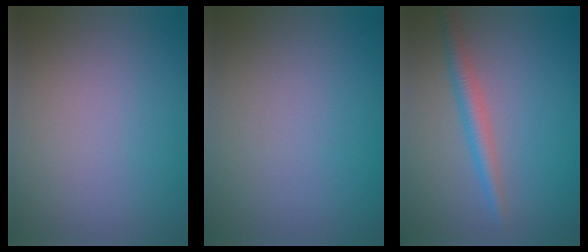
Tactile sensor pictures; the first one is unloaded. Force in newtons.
{"total": 0.0}
{"total": 2.5, "press": 2.5, "slide": 0.0}